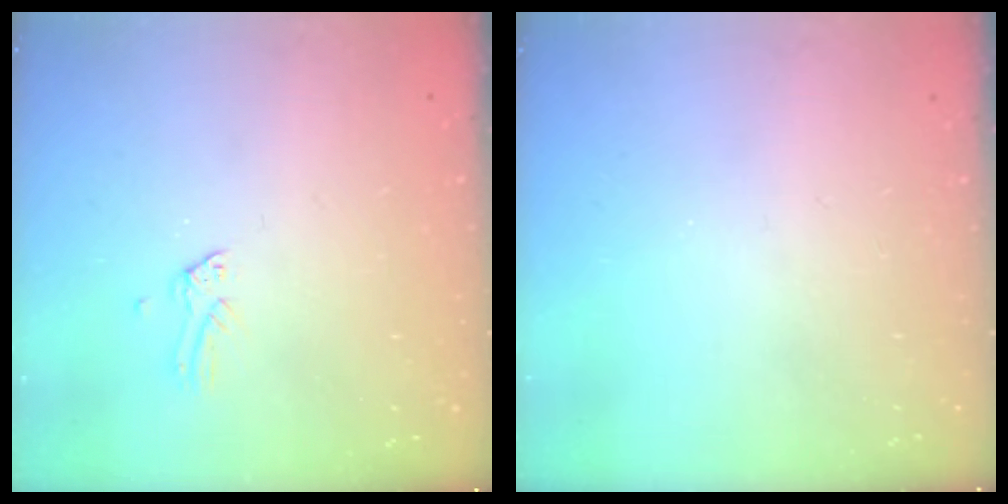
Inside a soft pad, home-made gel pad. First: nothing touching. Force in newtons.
{"total": 0.0}